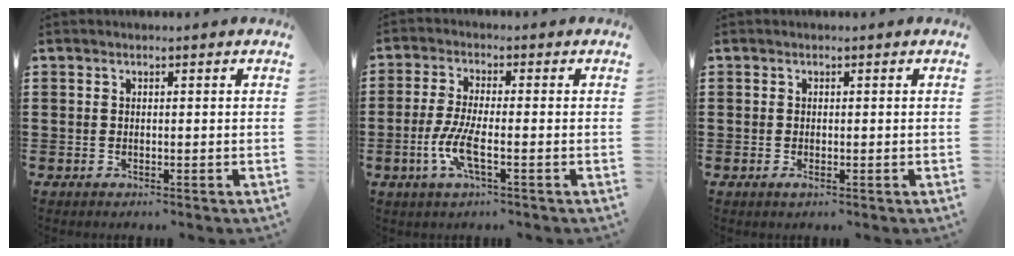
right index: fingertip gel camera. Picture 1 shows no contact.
{"total": 5.9, "force": [-2.1, 1.3, 5.4], "torque": [-0.127, -0.015, -0.046]}
{"total": 0.6, "force": [-0.3, 0.2, 0.5], "torque": [-0.012, -0.006, -0.004]}